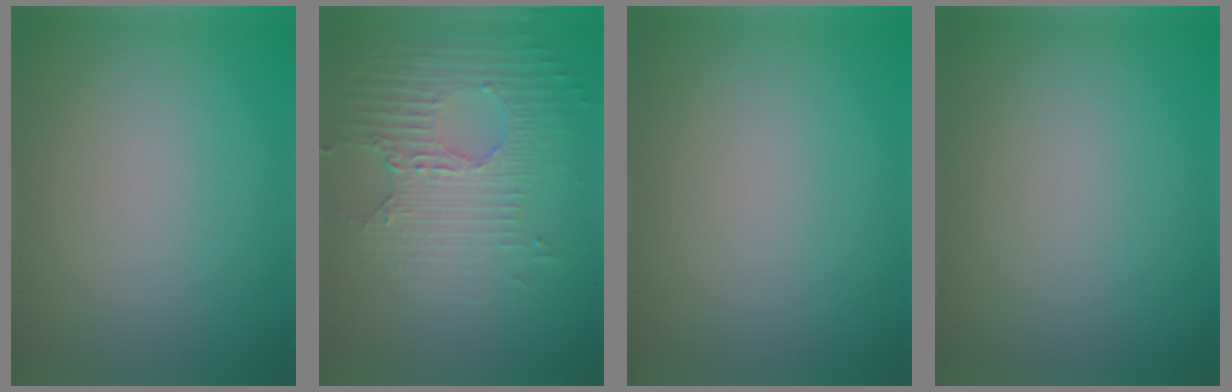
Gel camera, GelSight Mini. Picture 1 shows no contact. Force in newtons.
{"total": 5.4, "press": 3.5, "slide": 4.1}
{"total": 0.0}
{"total": 0.0}